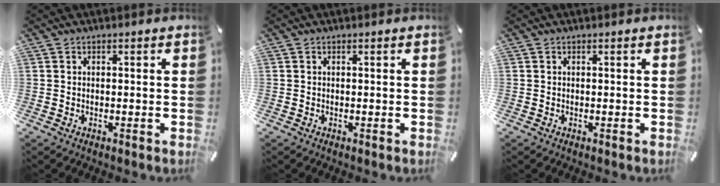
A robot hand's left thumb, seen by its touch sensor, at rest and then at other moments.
{"total": 0.0}
{"total": 0.0}